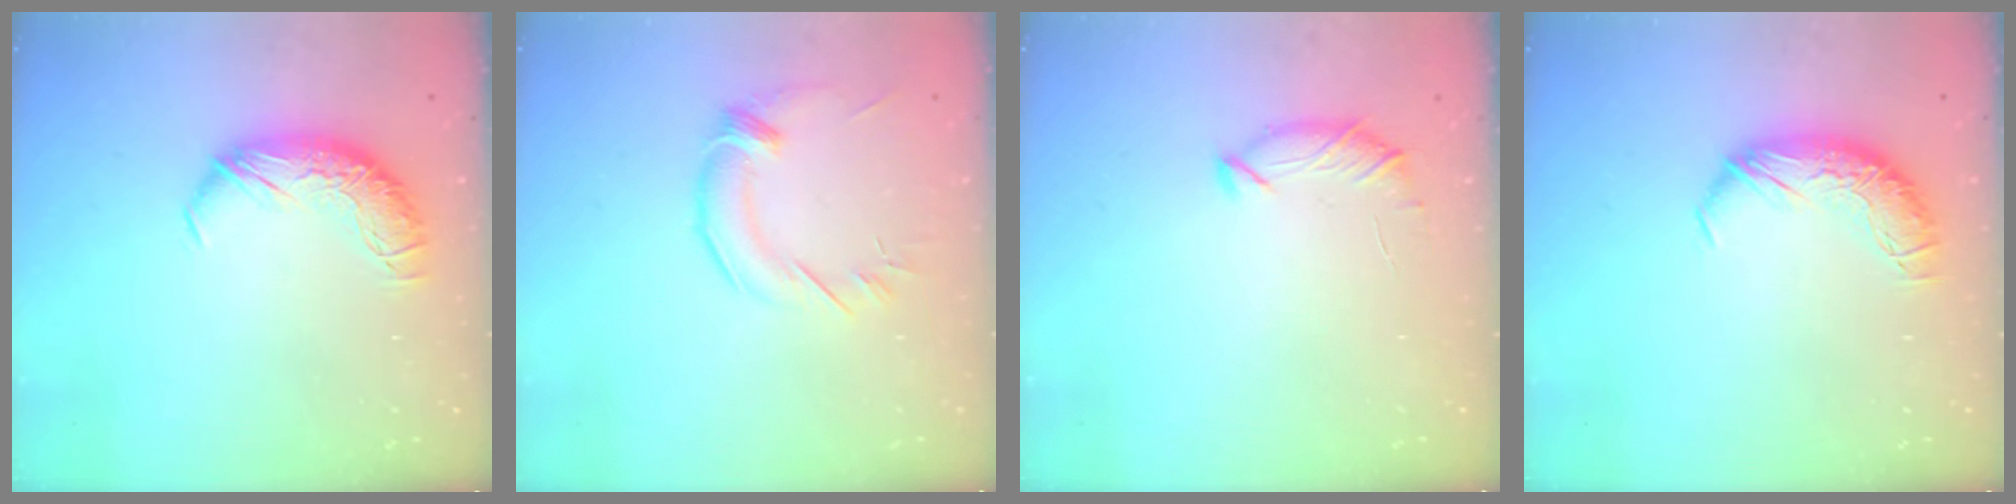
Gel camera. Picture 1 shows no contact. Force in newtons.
{"total": 1.2, "press": 0.3, "slide": 1.1}
{"total": 6.0, "press": 6.0, "slide": 0.8}
{"total": 0.0}